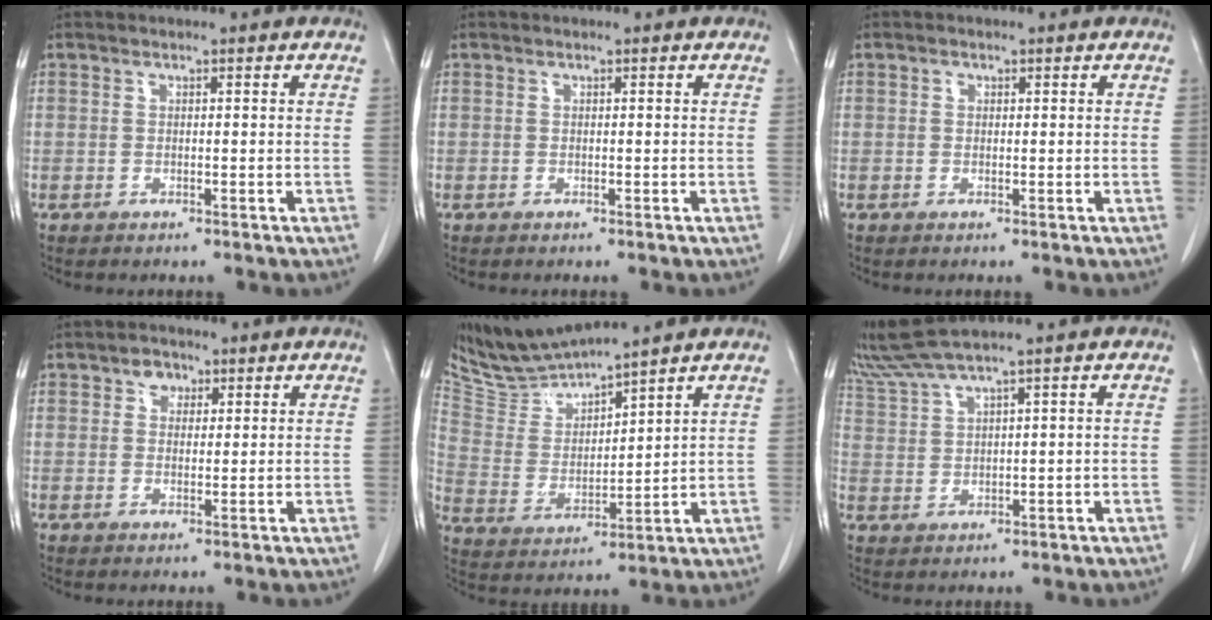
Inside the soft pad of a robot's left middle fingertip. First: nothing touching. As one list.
[{"total": 0.0}, {"total": 0.6, "force": [0.2, 0.4, 0.2], "torque": [-0.005, -0.001, 0.003]}, {"total": 2.5, "force": [1.3, 1.8, 1.1], "torque": [-0.019, 0.004, 0.021]}, {"total": 9.3, "force": [9.1, -0.7, 2.0], "torque": [-0.058, -0.004, 0.196]}, {"total": 4.7, "force": [4.1, -1.6, 1.8], "torque": [-0.053, 0.005, 0.093]}]